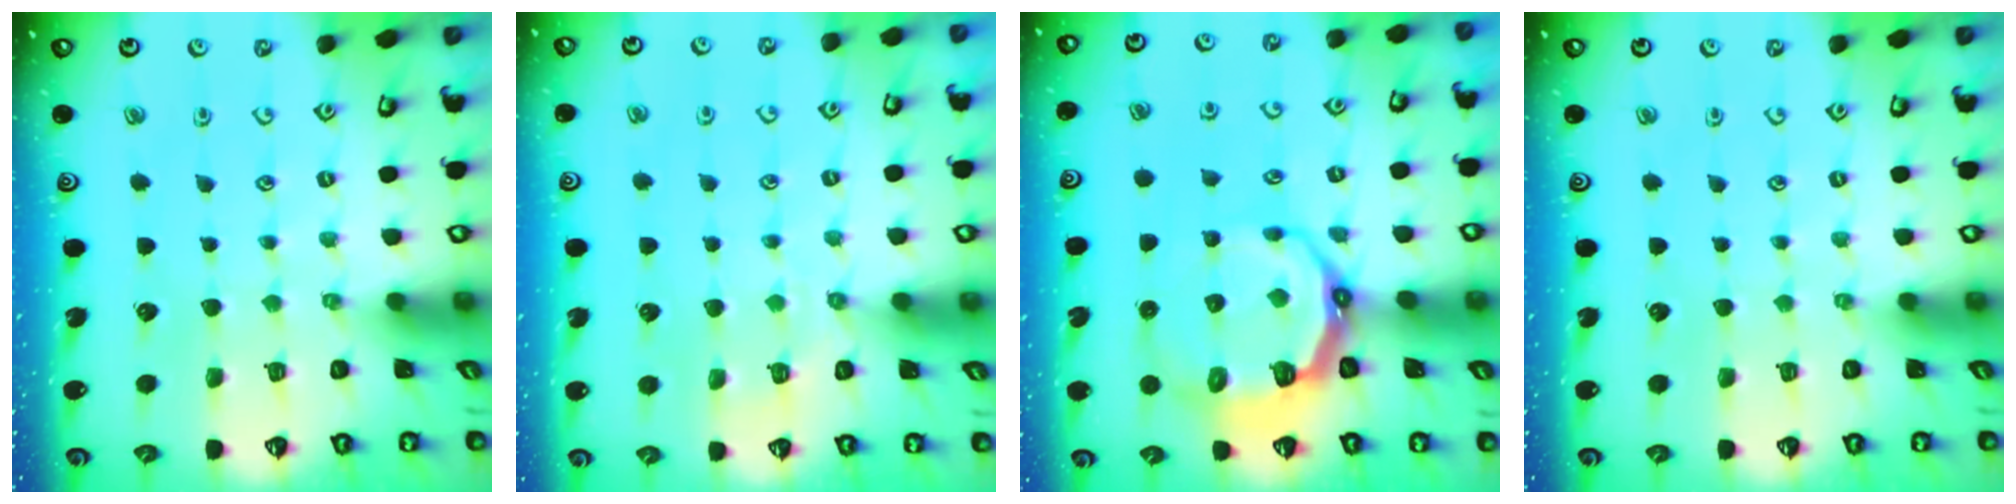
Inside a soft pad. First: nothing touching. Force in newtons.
{"total": 3.0, "press": 2.9, "slide": 0.7}
{"total": 10.0, "press": 8.7, "slide": 5.0}
{"total": 0.0}